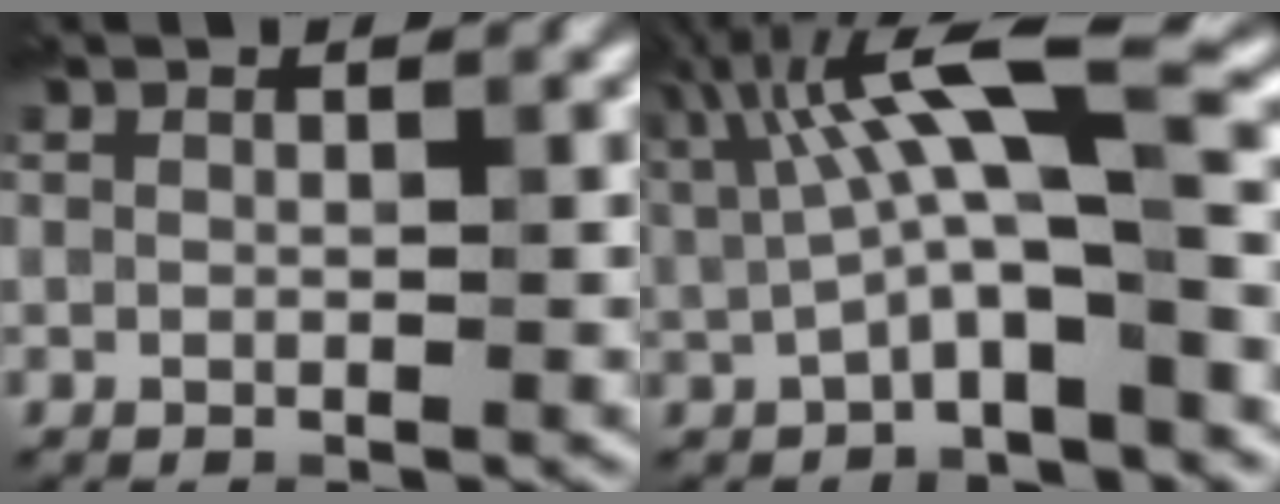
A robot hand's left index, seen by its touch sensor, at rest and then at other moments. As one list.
[{"total": 6.2, "force": [0.7, 1.0, 6.1], "torque": [-0.138, -0.002, 0.038]}]